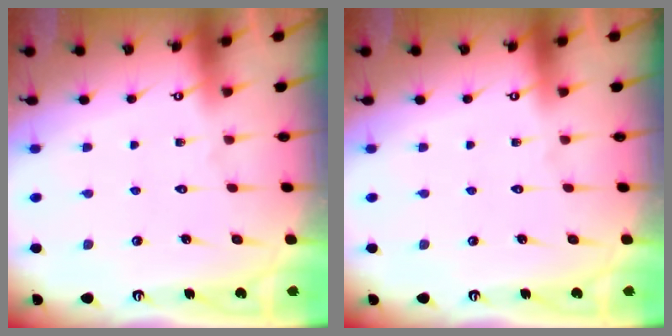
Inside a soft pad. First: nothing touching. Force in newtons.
{"total": 0.0}